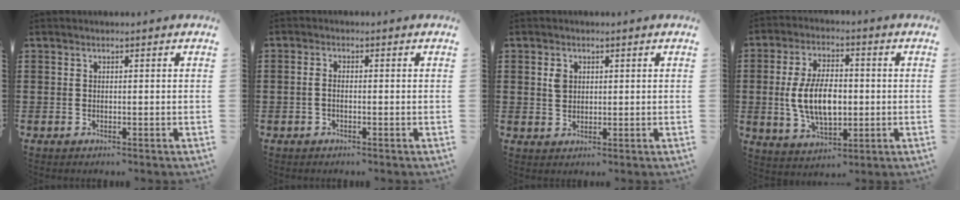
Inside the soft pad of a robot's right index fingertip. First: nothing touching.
{"total": 1.2, "force": [-0.4, 0.5, 1.0], "torque": [-0.027, -0.003, -0.011]}
{"total": 2.1, "force": [0.8, 1.6, 1.2], "torque": [-0.029, 0.006, 0.014]}
{"total": 9.5, "force": [-0.6, 5.1, 8.0], "torque": [-0.157, 0.000, -0.018]}